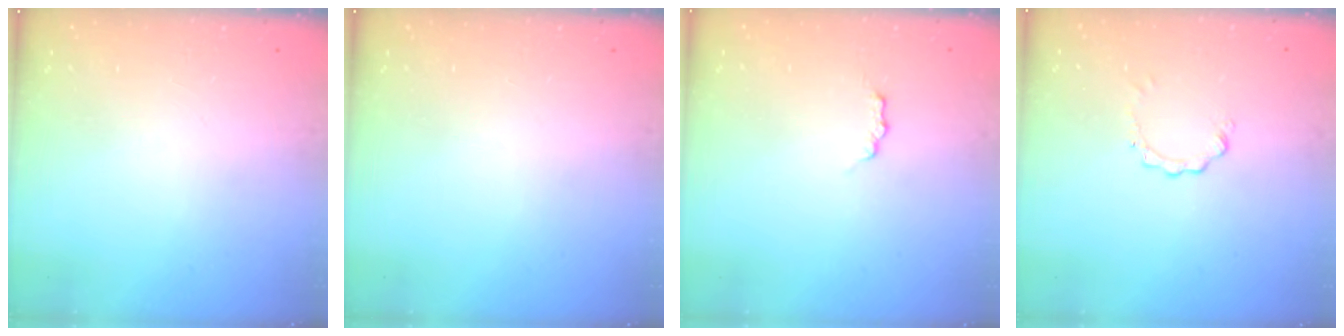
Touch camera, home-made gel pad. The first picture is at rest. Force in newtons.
{"total": 0.0}
{"total": 2.1, "press": 2.0, "slide": 0.3}
{"total": 0.8, "press": 0.8, "slide": 0.1}